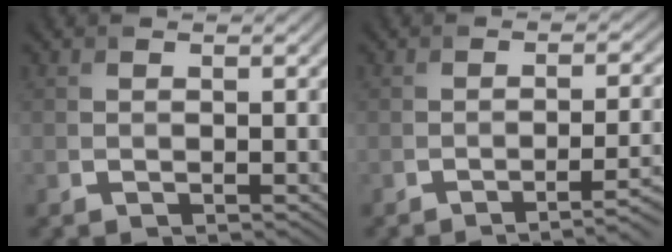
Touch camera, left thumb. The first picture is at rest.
{"total": 5.4, "force": [-2.8, 1.4, 4.4], "torque": [-0.050, 0.002, -0.041]}